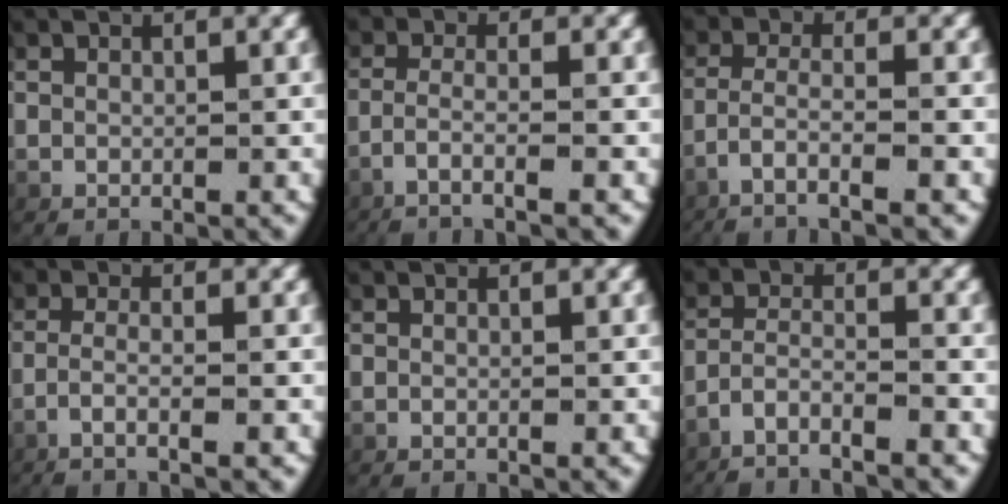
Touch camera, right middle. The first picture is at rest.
{"total": 3.0, "force": [-2.1, 0.0, 2.2], "torque": [-0.059, -0.013, -0.029]}
{"total": 4.2, "force": [-2.8, 0.8, 3.0], "torque": [-0.072, -0.018, -0.038]}
{"total": 2.6, "force": [-1.5, 0.0, 2.1], "torque": [-0.060, -0.012, -0.020]}
{"total": 0.0}
{"total": 4.9, "force": [-4.3, 1.3, 1.8], "torque": [-0.053, -0.022, -0.065]}